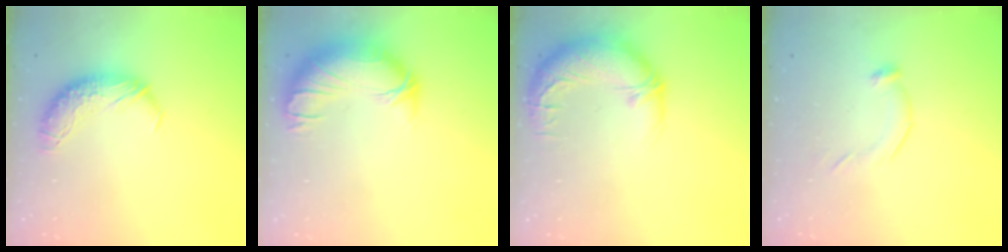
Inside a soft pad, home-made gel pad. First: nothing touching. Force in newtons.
{"total": 2.5, "press": 1.2, "slide": 2.2}
{"total": 3.0, "press": 0.6, "slide": 3.0}
{"total": 4.3, "press": 4.2, "slide": 1.0}